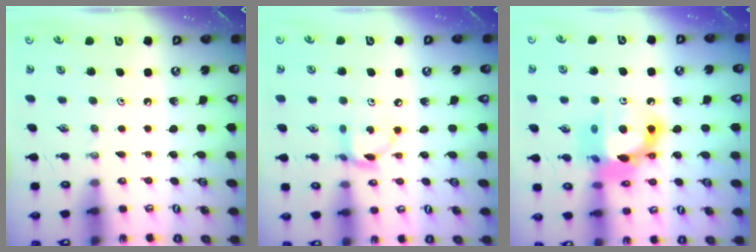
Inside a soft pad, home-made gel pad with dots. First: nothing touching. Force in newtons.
{"total": 6.7, "press": 6.7, "slide": 0.2}
{"total": 15.2, "press": 15.1, "slide": 1.7}